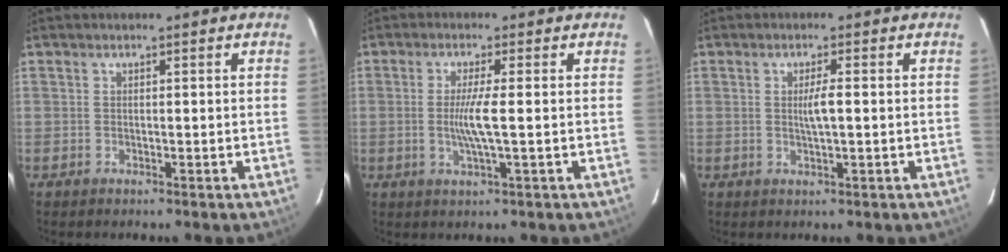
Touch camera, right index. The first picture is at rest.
{"total": 4.6, "force": [-0.2, -0.4, 4.6], "torque": [-0.095, -0.010, -0.005]}
{"total": 2.5, "force": [0.1, 0.0, 2.5], "torque": [-0.047, -0.002, 0.002]}